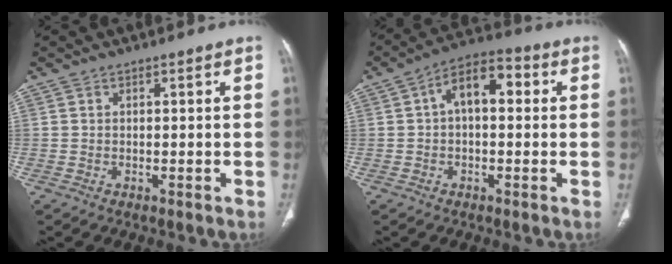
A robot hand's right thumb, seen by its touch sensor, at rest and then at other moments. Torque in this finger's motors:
{"motor_torque": [1.48, 3.53, 0.71, -0.51, 0.08]}